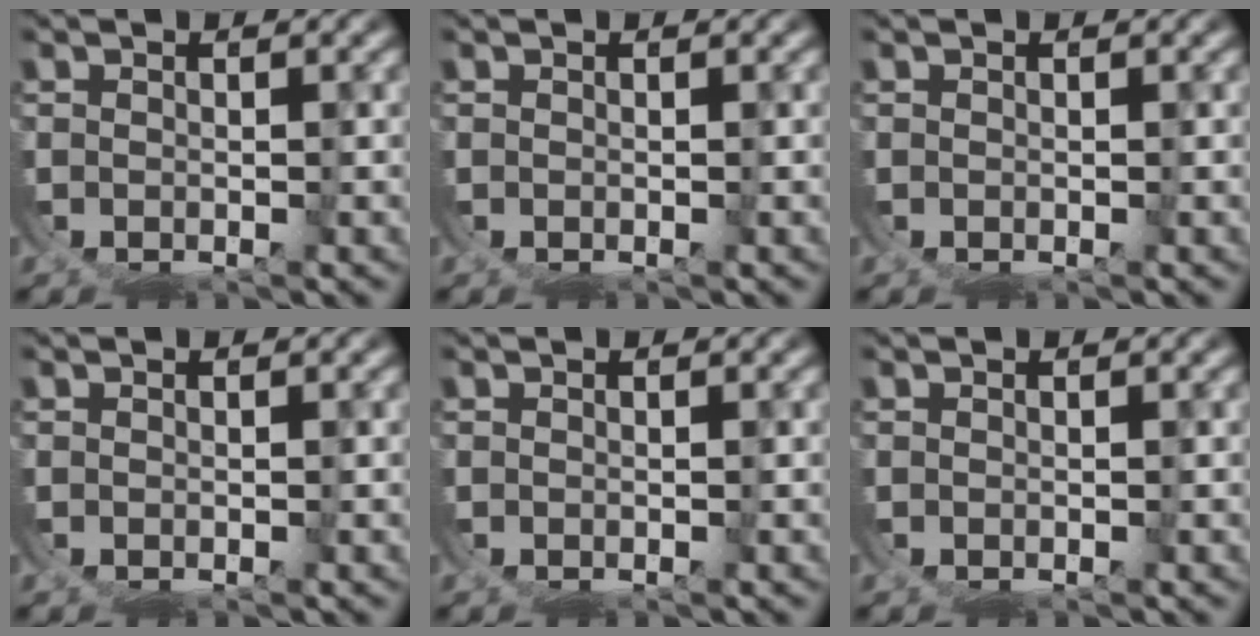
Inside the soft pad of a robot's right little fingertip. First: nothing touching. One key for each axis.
{"total": 0.0}
{"total": 0.0}
{"total": 0.0}
{"total": 0.0}
{"total": 0.0}